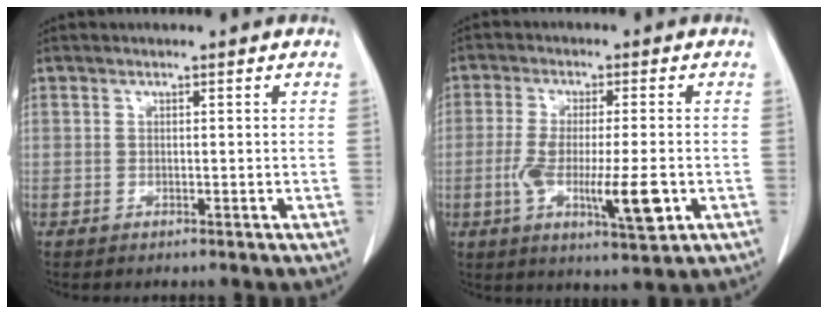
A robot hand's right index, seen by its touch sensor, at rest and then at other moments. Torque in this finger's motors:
{"motor_torque": [-0.05, 0.10, 0.15, 0.11]}